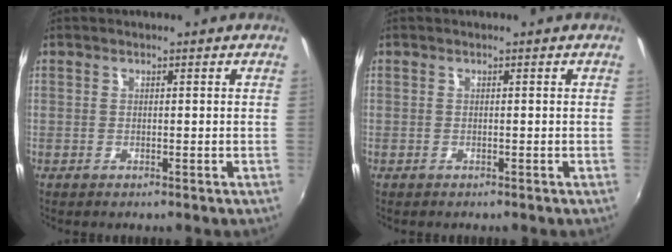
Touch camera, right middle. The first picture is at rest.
{"total": 0.0}